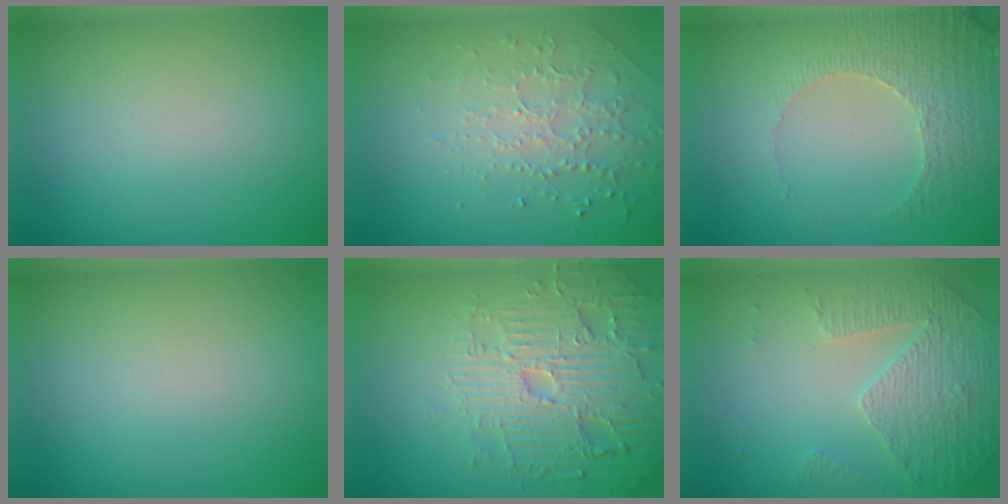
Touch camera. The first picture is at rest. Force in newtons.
{"total": 1.7, "press": 1.5, "slide": 0.8}
{"total": 3.8, "press": 3.3, "slide": 1.9}
{"total": 0.0}
{"total": 5.4, "press": 5.3, "slide": 1.3}
{"total": 4.9, "press": 3.4, "slide": 3.4}